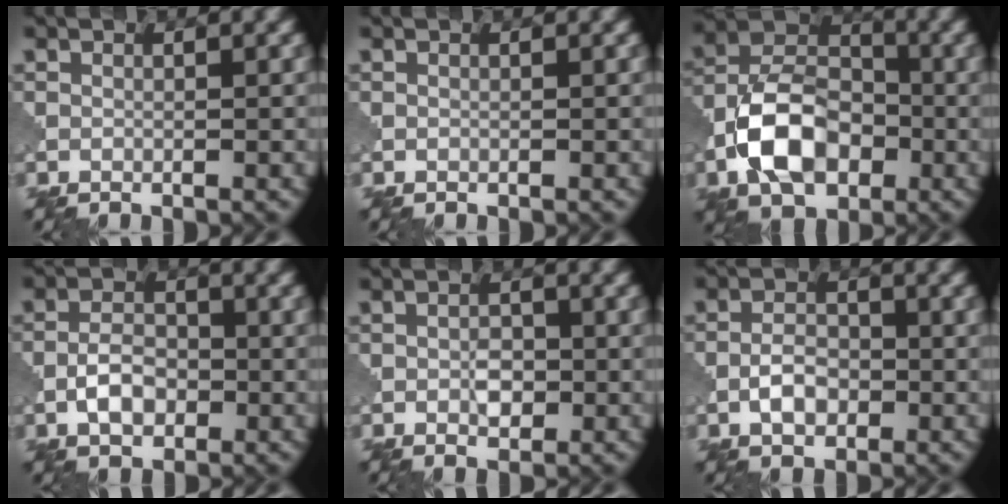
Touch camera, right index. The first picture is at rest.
{"total": 0.0}
{"total": 8.6, "force": [-2.7, 5.9, 5.7], "torque": [-0.114, 0.011, -0.057]}
{"total": 2.9, "force": [-0.7, 1.9, 2.1], "torque": [-0.038, 0.005, -0.012]}
{"total": 1.5, "force": [0.1, 1.0, 1.1], "torque": [-0.020, 0.002, 0.005]}
{"total": 2.4, "force": [-0.5, 1.6, 1.7], "torque": [-0.031, 0.005, -0.009]}